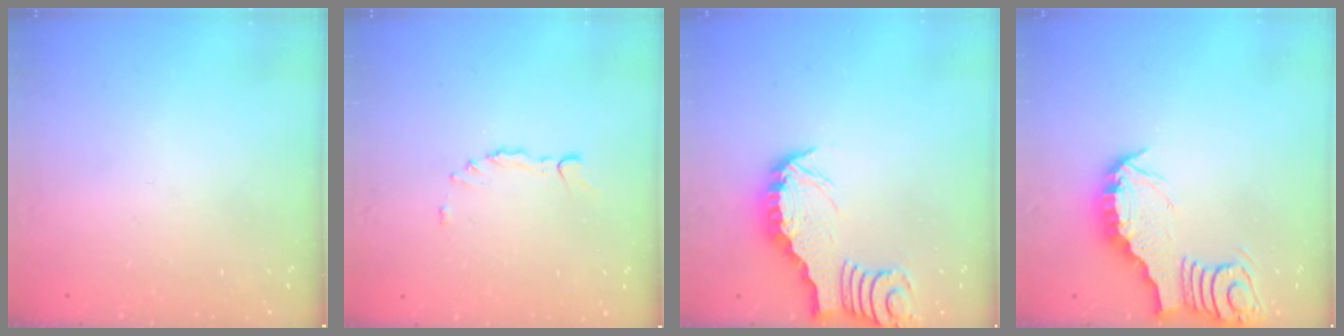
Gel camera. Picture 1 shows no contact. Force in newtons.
{"total": 3.0, "press": 2.9, "slide": 0.7}
{"total": 2.7, "press": 2.7, "slide": 0.3}
{"total": 3.3, "press": 3.3, "slide": 0.4}